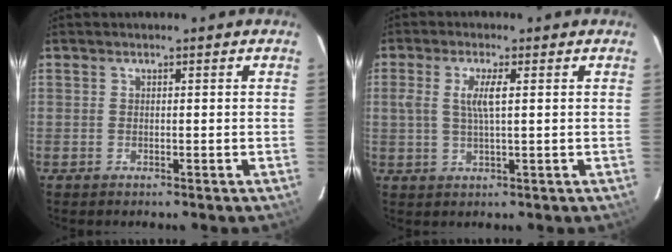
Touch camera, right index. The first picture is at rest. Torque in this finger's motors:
{"motor_torque": [0.11, 0.02, 0.11, 0.08]}